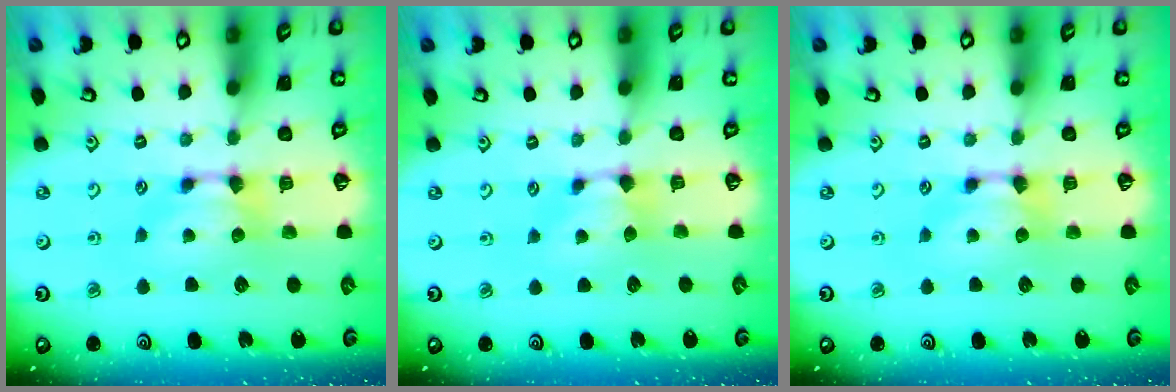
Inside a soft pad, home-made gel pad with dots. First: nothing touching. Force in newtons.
{"total": 0.9, "press": 0.7, "slide": 0.6}
{"total": 0.0}